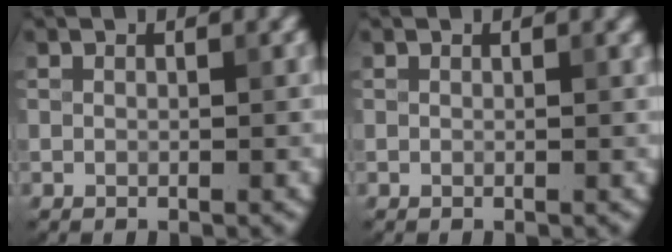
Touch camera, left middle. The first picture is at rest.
{"total": 0.7, "force": [0.4, 0.3, 0.4], "torque": [0.001, 0.004, 0.004]}